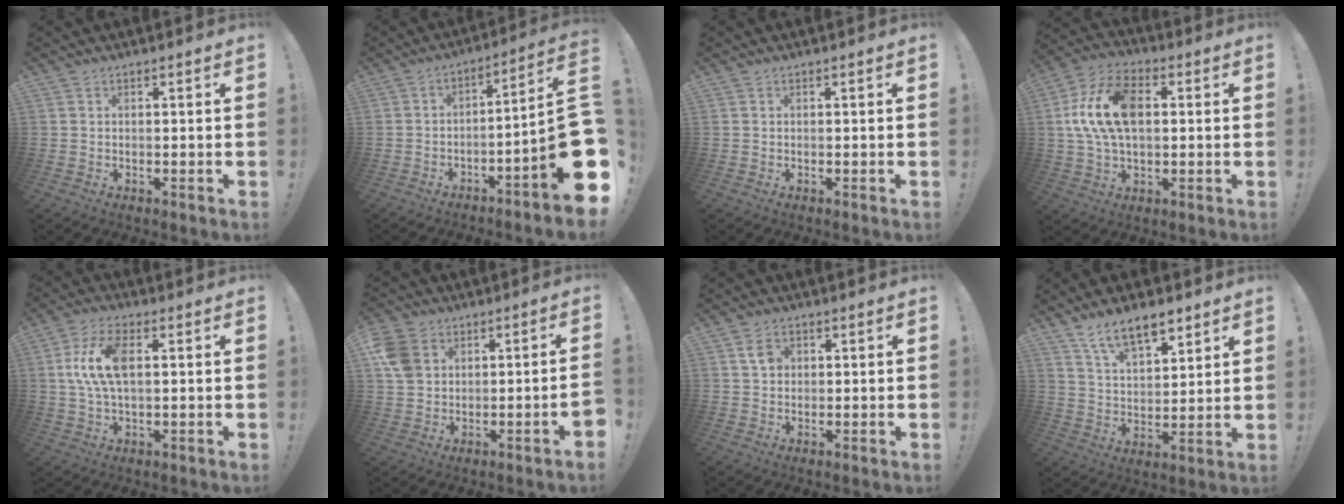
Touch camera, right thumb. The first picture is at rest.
{"total": 16.5, "force": [-5.4, 1.0, 15.5], "torque": [-0.210, 0.013, -0.091]}
{"total": 0.0}
{"total": 16.2, "force": [2.2, 10.1, 12.4], "torque": [-0.244, 0.005, 0.038]}
{"total": 11.4, "force": [1.9, 5.6, 9.7], "torque": [-0.194, 0.000, 0.034]}
{"total": 8.3, "force": [0.4, 6.2, 5.5], "torque": [-0.107, 0.013, 0.018]}
{"total": 3.4, "force": [0.9, 2.6, 2.0], "torque": [-0.025, 0.001, 0.014]}
{"total": 11.2, "force": [8.0, 4.8, 6.3], "torque": [-0.101, -0.040, 0.146]}